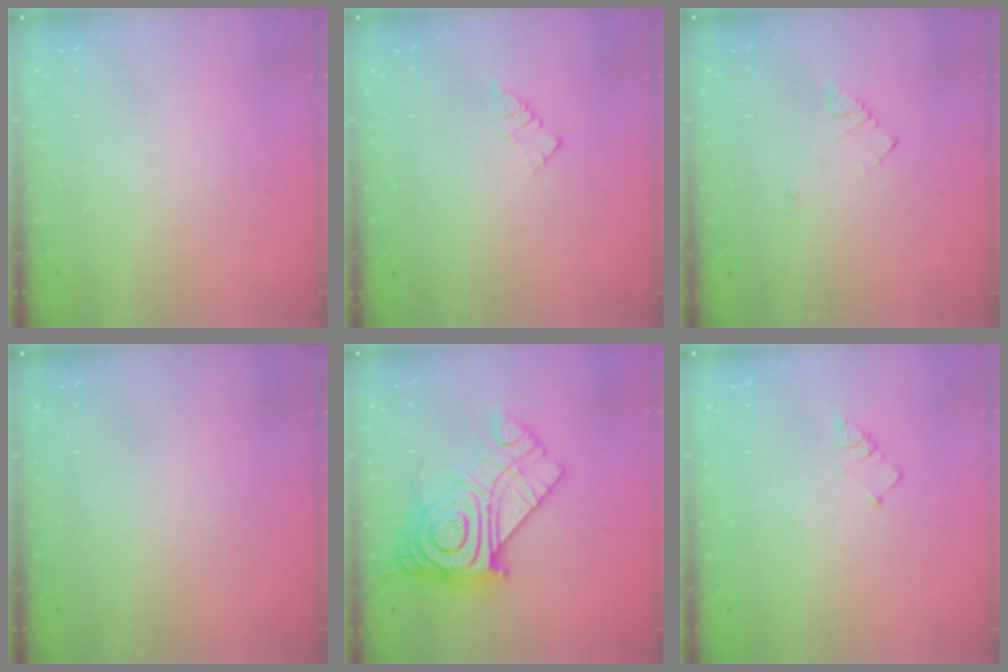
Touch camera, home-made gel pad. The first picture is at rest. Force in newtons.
{"total": 3.1, "press": 3.1, "slide": 0.2}
{"total": 4.0, "press": 4.0, "slide": 0.5}
{"total": 2.8, "press": 2.8, "slide": 0.4}
{"total": 21.8, "press": 21.8, "slide": 2.0}
{"total": 2.6, "press": 2.6, "slide": 0.5}